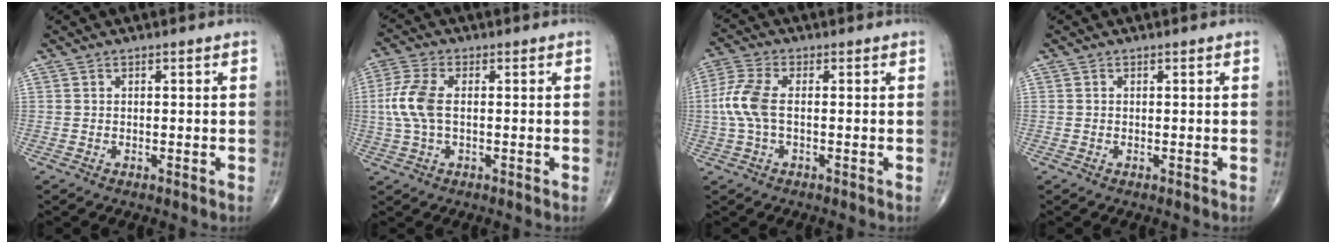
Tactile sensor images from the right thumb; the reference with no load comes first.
{"total": 7.4, "force": [0.2, 3.7, 6.4], "torque": [-0.166, 0.014, 0.001]}
{"total": 7.2, "force": [-0.2, 3.3, 6.4], "torque": [-0.173, 0.014, -0.010]}
{"total": 0.0}